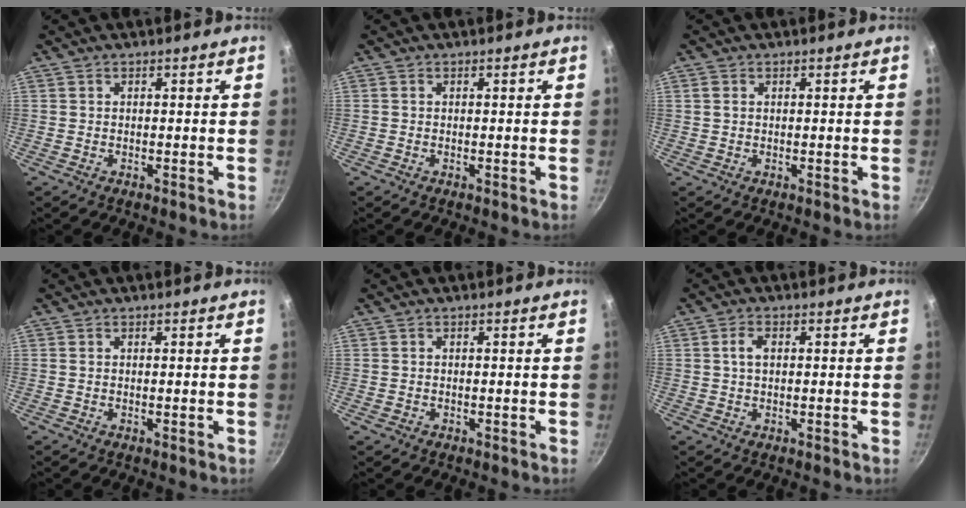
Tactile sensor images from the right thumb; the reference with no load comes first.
{"total": 0.0}
{"total": 1.4, "force": [0.5, 1.1, 0.8], "torque": [-0.015, 0.001, 0.007]}
{"total": 0.0}
{"total": 0.5, "force": [-0.2, 0.5, 0.0], "torque": [0.000, 0.001, -0.001]}
{"total": 2.8, "force": [0.5, 1.6, 2.2], "torque": [-0.038, 0.005, 0.008]}